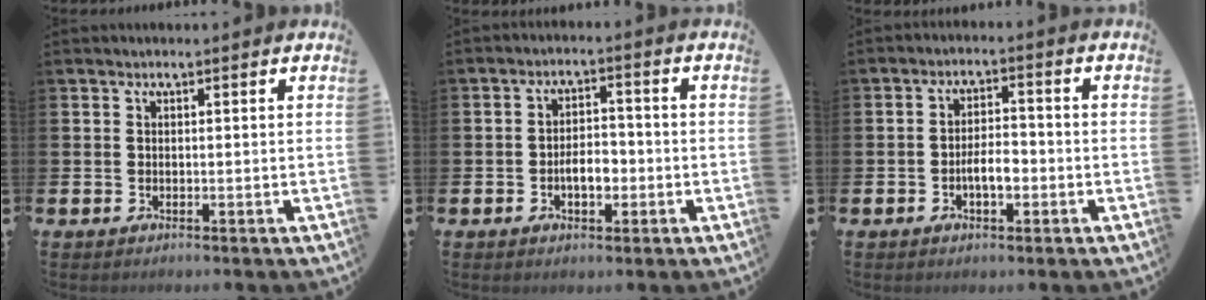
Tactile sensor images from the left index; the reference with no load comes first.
{"total": 3.9, "force": [-1.1, 2.1, 3.1], "torque": [-0.049, 0.004, -0.025]}
{"total": 3.6, "force": [-1.2, 1.5, 3.1], "torque": [-0.053, 0.008, -0.025]}